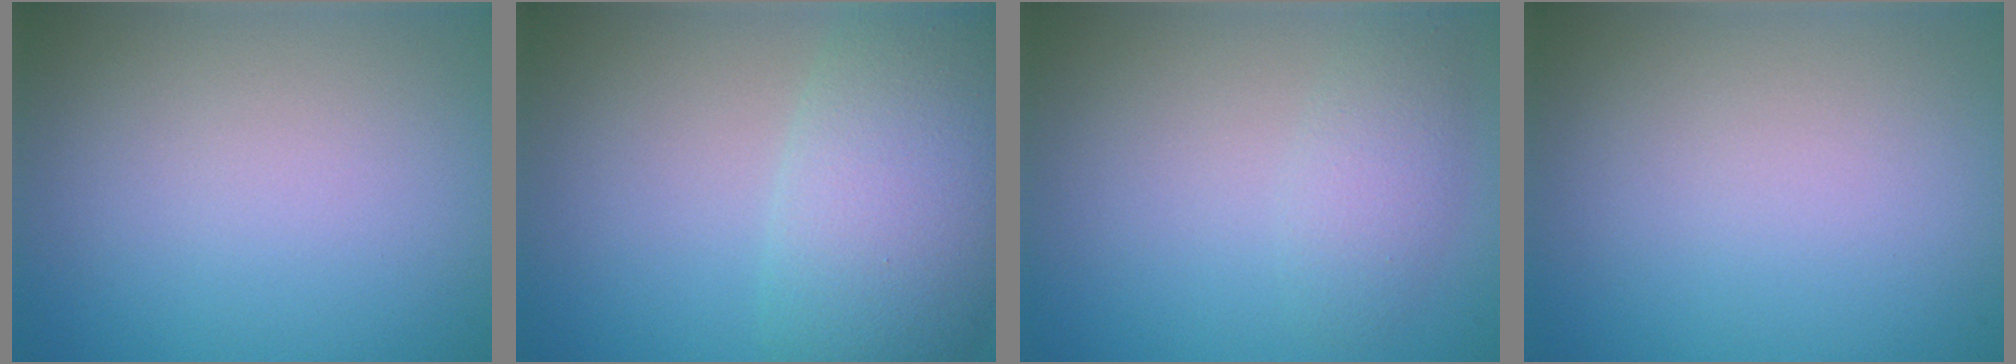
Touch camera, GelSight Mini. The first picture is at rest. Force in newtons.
{"total": 8.0, "press": 8.0, "slide": 0.5}
{"total": 2.2, "press": 2.2, "slide": 0.2}
{"total": 0.0}